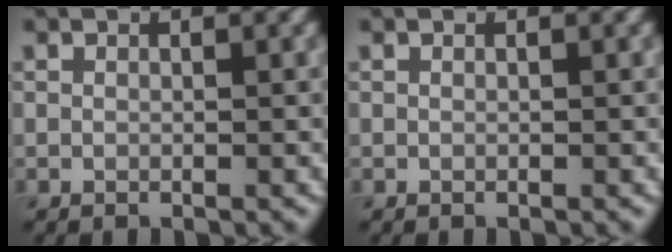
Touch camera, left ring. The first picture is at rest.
{"total": 0.0}